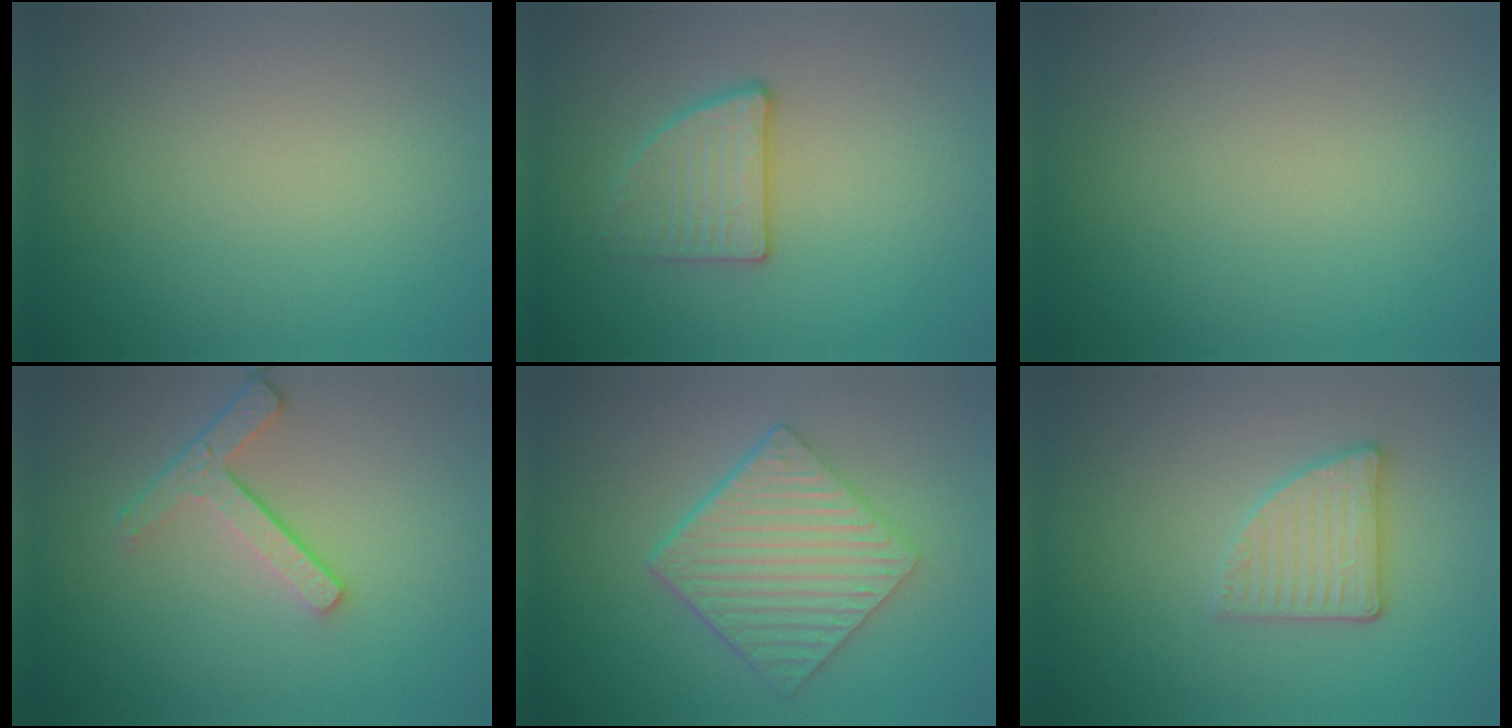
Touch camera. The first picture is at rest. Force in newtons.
{"total": 2.7, "press": 2.5, "slide": 1.2}
{"total": 0.0}
{"total": 3.5, "press": 2.6, "slide": 2.3}
{"total": 6.2, "press": 4.5, "slide": 4.3}
{"total": 2.8, "press": 2.7, "slide": 0.8}